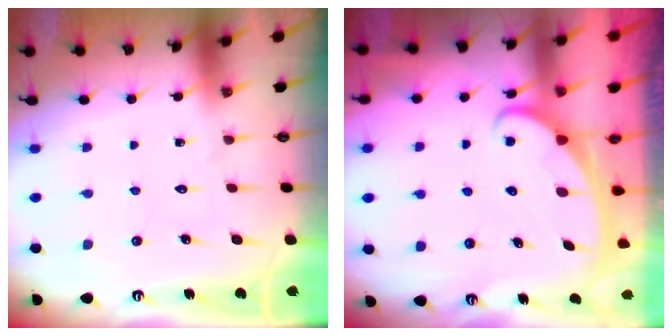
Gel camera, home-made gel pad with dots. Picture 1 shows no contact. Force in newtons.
{"total": 2.5, "press": 2.5, "slide": 0.3}